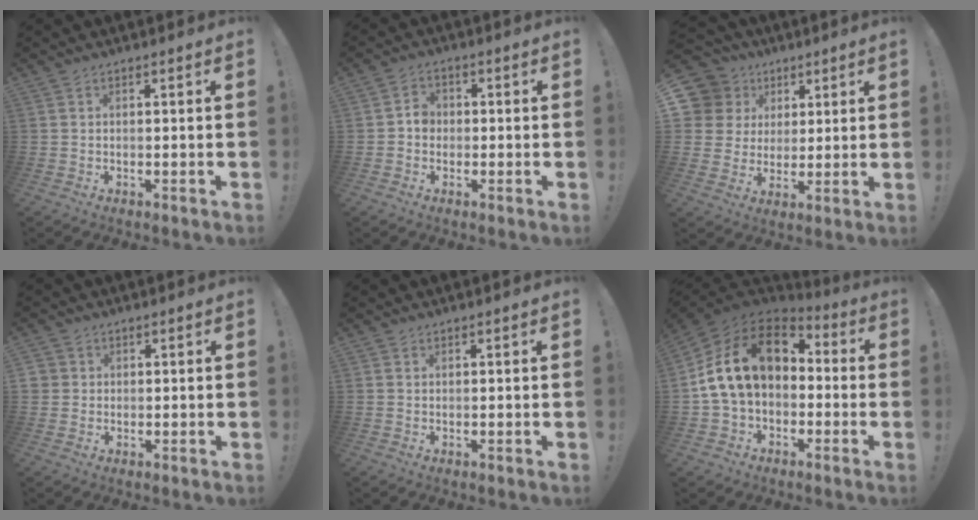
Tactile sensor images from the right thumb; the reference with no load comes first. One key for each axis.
{"total": 4.0, "fx": -0.9, "fy": 3.3, "fz": 2.0, "tx": -0.023, "ty": 0.008, "tz": -0.019}
{"total": 10.6, "fx": 4.0, "fy": 9.3, "fz": 3.1, "tx": -0.052, "ty": -0.019, "tz": 0.088}
{"total": 2.7, "fx": 0.8, "fy": 2.5, "fz": 0.2, "tx": -0.007, "ty": 0.001, "tz": 0.016}
{"total": 0.7, "fx": 0.6, "fy": 0.5, "fz": -0.1, "tx": 0.003, "ty": 0.000, "tz": 0.011}
{"total": 19.4, "fx": 4.3, "fy": 12.9, "fz": 13.9, "tx": -0.235, "ty": 0.003, "tz": 0.081}